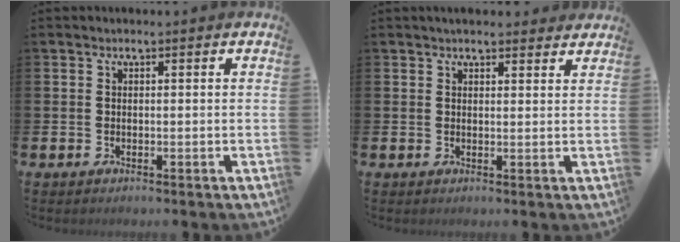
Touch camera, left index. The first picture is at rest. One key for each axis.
{"total": 2.7, "fx": 2.6, "fy": 0.5, "fz": 0.2, "tx": -0.001, "ty": -0.011, "tz": 0.046}